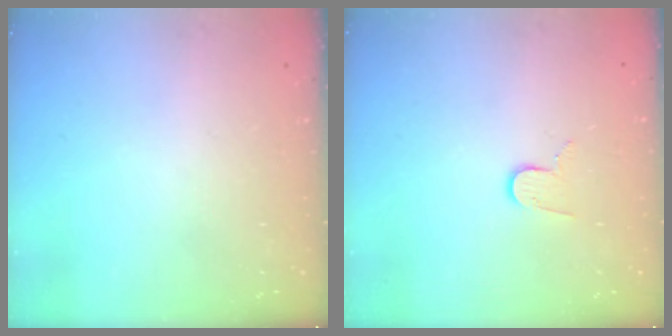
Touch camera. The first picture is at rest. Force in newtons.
{"total": 6.5, "press": 6.5, "slide": 0.6}